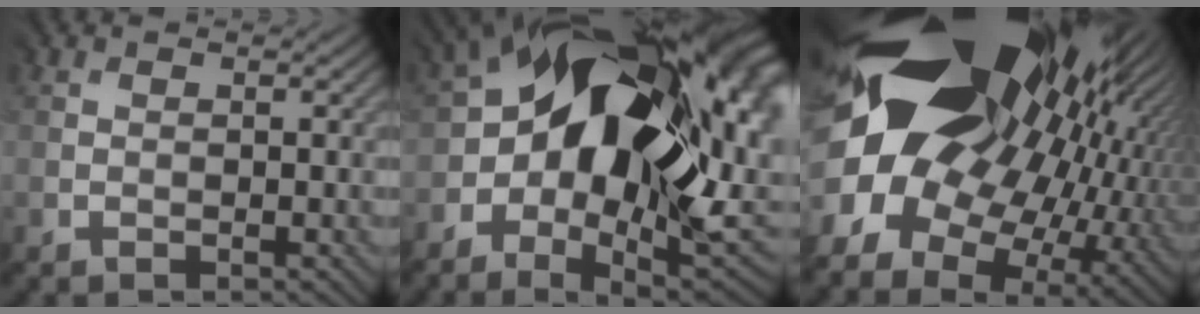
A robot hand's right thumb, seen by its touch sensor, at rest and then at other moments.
{"total": 22.1, "force": [2.2, 13.8, 17.1], "torque": [-0.287, -0.022, 0.057]}
{"total": 22.4, "force": [4.4, 15.7, 15.4], "torque": [-0.312, -0.036, 0.084]}